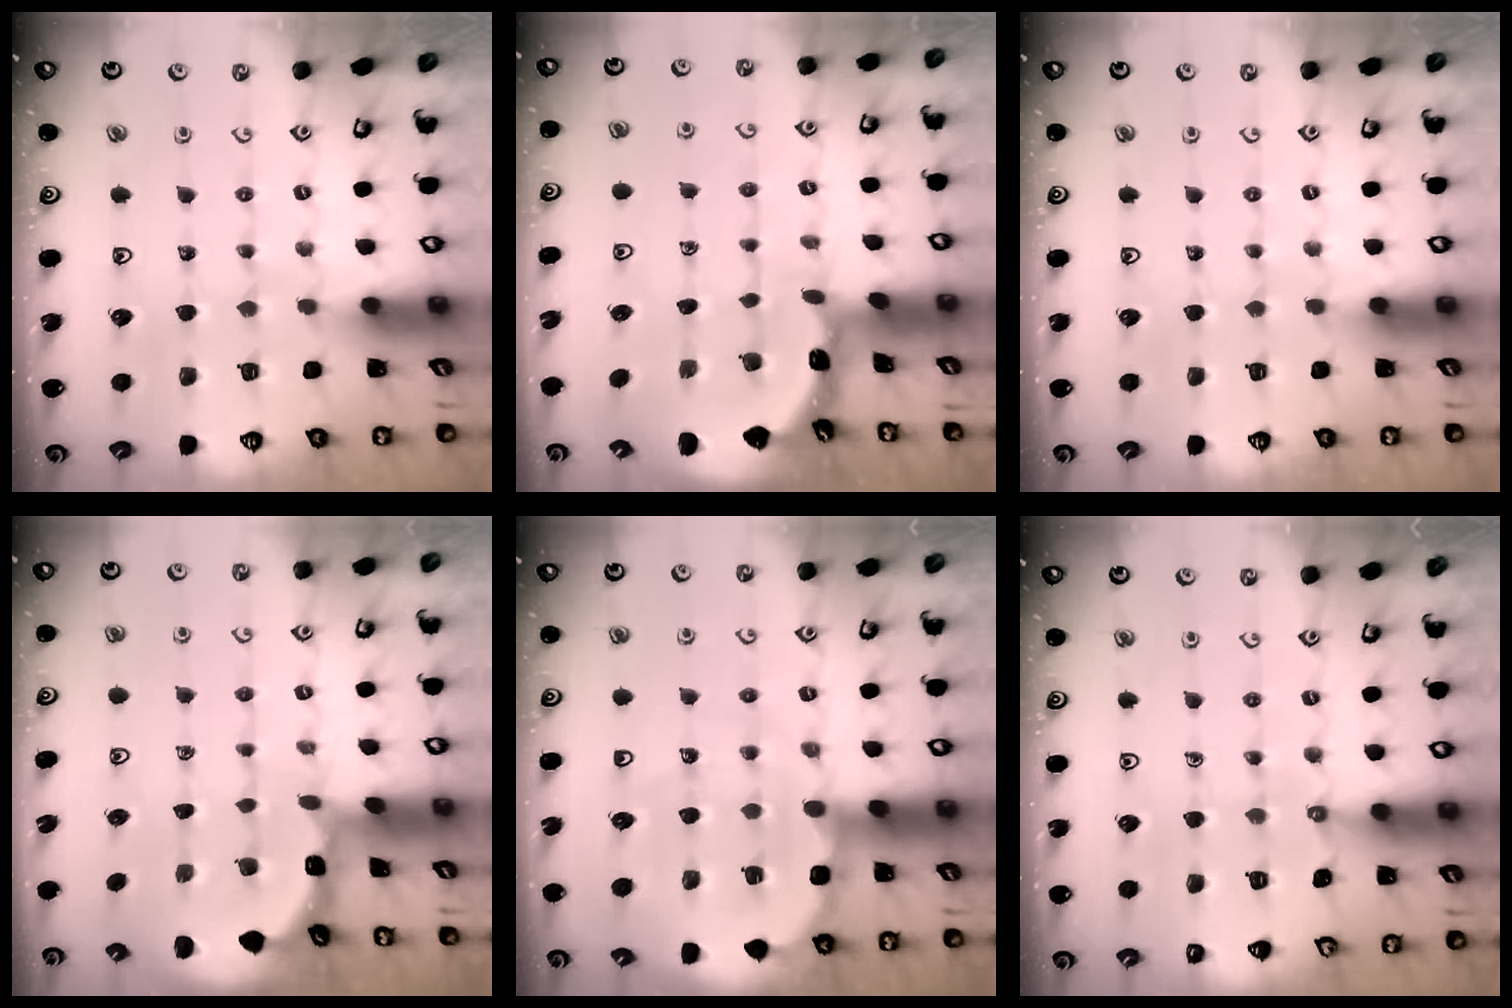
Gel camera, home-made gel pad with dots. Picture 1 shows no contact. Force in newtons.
{"total": 1.8, "press": 1.8, "slide": 0.1}
{"total": 0.0}
{"total": 1.7, "press": 1.7, "slide": 0.1}
{"total": 9.6, "press": 9.4, "slide": 1.9}
{"total": 5.1, "press": 4.8, "slide": 1.6}